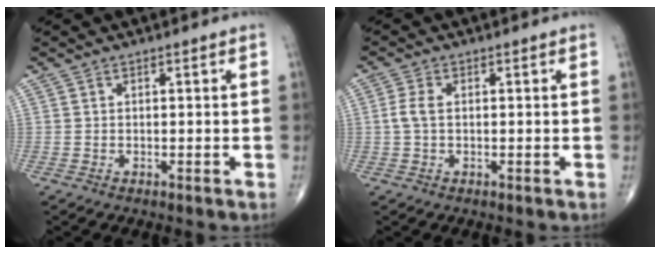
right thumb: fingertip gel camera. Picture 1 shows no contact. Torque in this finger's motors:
{"motor_torque": [-0.20, 0.20, 0.15, -0.13, 0.03]}